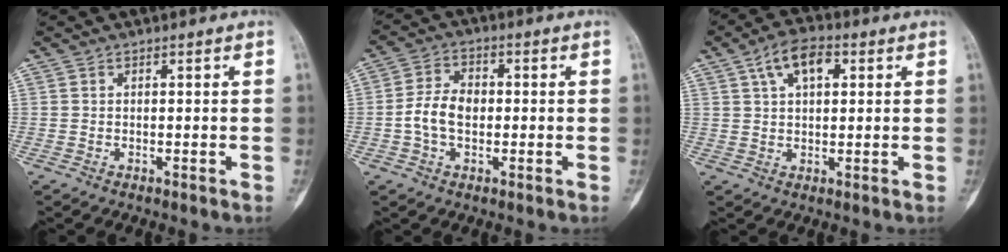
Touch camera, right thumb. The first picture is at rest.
{"total": 6.7, "force": [-0.8, 4.5, 4.9], "torque": [-0.092, 0.018, -0.019]}
{"total": 7.9, "force": [3.1, 4.2, 6.0], "torque": [-0.098, 0.009, 0.050]}